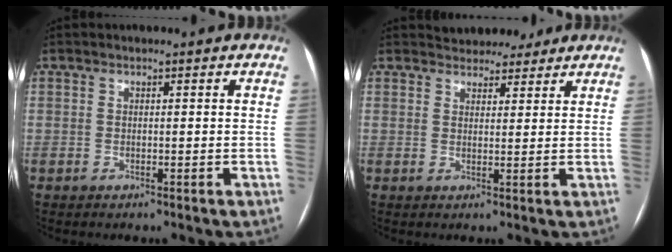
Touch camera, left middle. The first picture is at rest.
{"total": 6.4, "force": [5.7, 2.5, 1.2], "torque": [-0.006, 0.012, 0.075]}